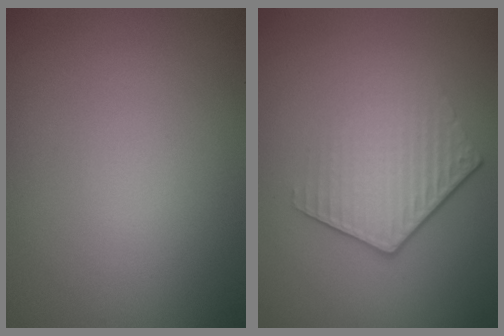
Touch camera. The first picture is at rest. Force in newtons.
{"total": 4.0, "press": 2.8, "slide": 2.9}